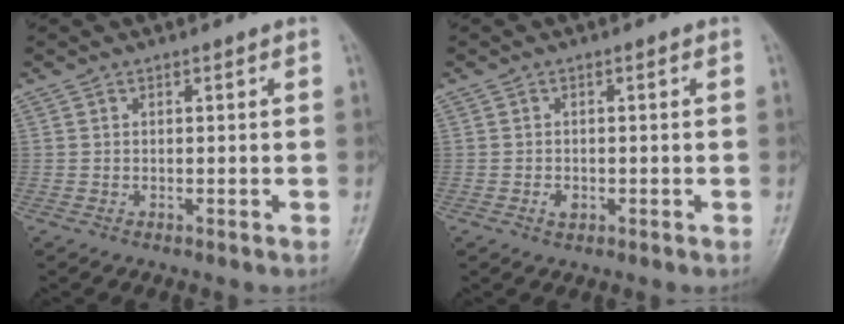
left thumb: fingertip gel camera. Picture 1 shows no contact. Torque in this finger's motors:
{"motor_torque": [-0.07, 0.08, 0.07, 0.04, 0.00]}